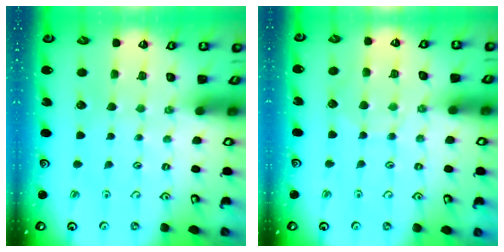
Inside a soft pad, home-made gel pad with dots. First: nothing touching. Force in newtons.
{"total": 6.0, "press": 6.0, "slide": 0.6}